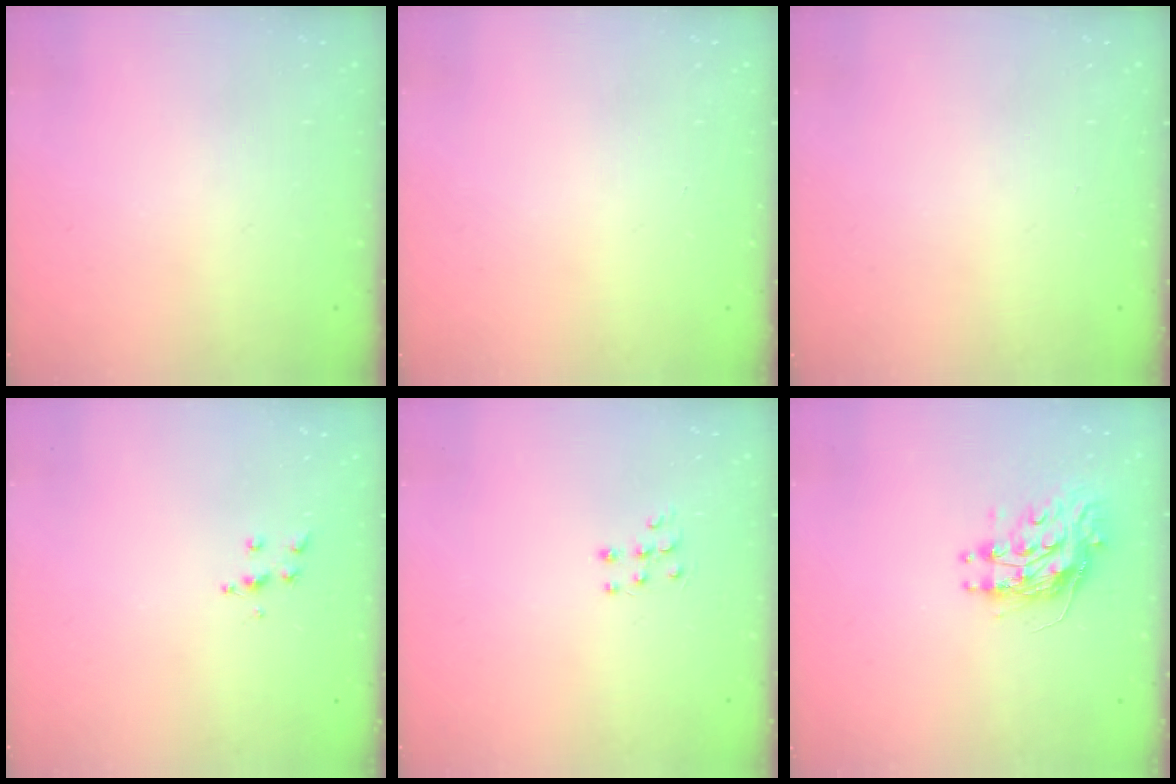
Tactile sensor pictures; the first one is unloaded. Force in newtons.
{"total": 0.0}
{"total": 0.6, "press": 0.0, "slide": 0.6}
{"total": 6.1, "press": 6.1, "slide": 0.5}
{"total": 6.4, "press": 6.3, "slide": 0.8}
{"total": 9.6, "press": 9.6, "slide": 0.3}